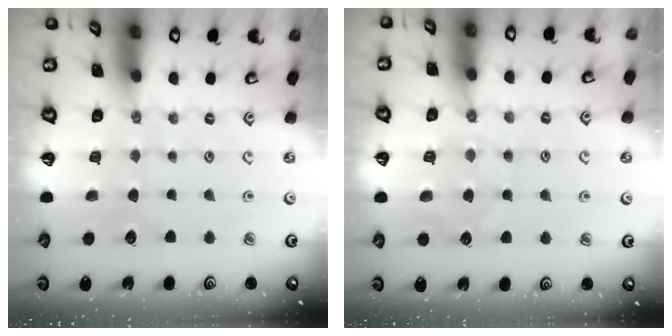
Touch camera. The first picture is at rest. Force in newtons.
{"total": 6.0, "press": 6.0, "slide": 0.9}